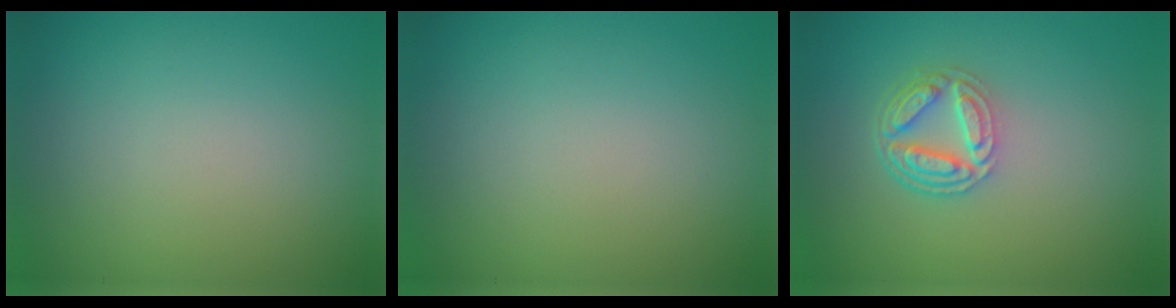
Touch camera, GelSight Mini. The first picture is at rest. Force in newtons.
{"total": 0.0}
{"total": 4.3, "press": 3.2, "slide": 2.8}